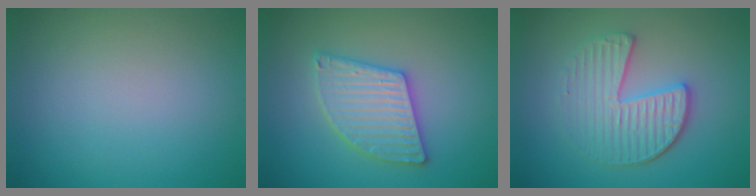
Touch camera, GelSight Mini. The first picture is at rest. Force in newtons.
{"total": 5.2, "press": 5.2, "slide": 0.5}
{"total": 4.1, "press": 3.6, "slide": 1.8}